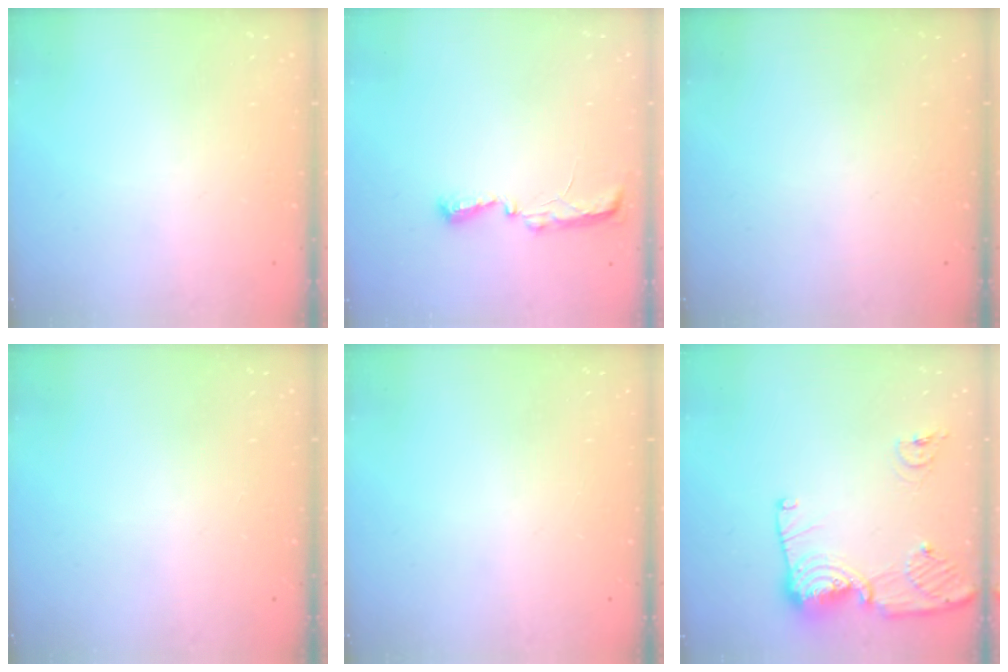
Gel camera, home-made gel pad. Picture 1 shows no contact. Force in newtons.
{"total": 5.4, "press": 5.3, "slide": 0.7}
{"total": 0.0}
{"total": 0.0}
{"total": 0.0}
{"total": 14.2, "press": 14.1, "slide": 1.6}